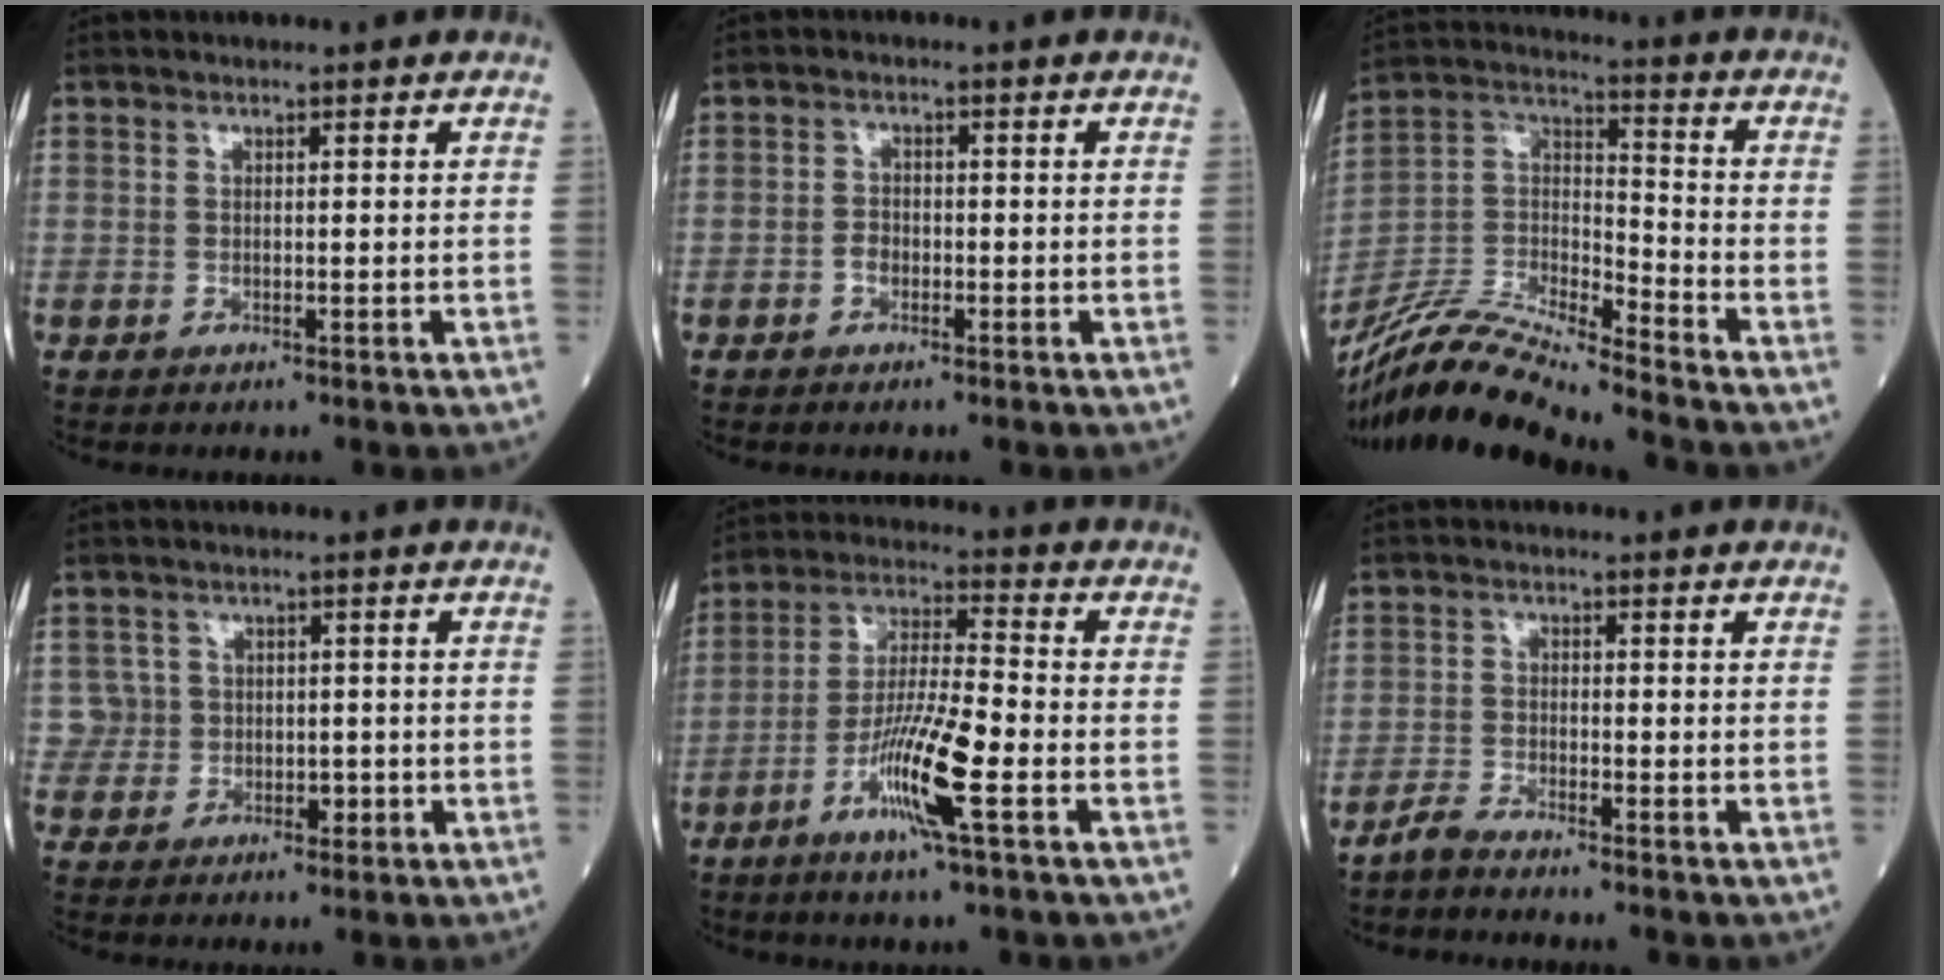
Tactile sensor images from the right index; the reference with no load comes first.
{"total": 1.4, "force": [-0.8, 0.9, 0.8], "torque": [-0.011, 0.005, -0.013]}
{"total": 16.4, "force": [-14.9, -0.6, 6.8], "torque": [-0.135, 0.005, -0.282]}
{"total": 3.2, "force": [-0.1, 3.2, 0.3], "torque": [0.010, 0.009, 0.003]}
{"total": 10.8, "force": [-4.5, 0.2, 9.8], "torque": [-0.191, -0.008, -0.086]}
{"total": 2.5, "force": [-2.4, -0.5, 0.5], "torque": [-0.018, -0.010, -0.051]}